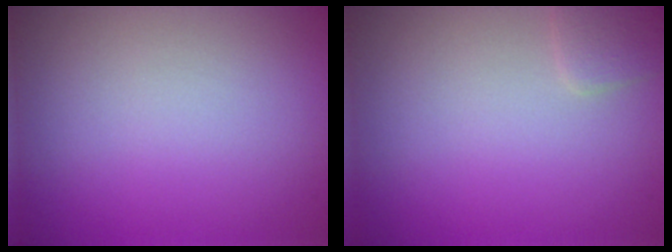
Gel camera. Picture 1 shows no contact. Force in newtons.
{"total": 1.3, "press": 1.3, "slide": 0.1}